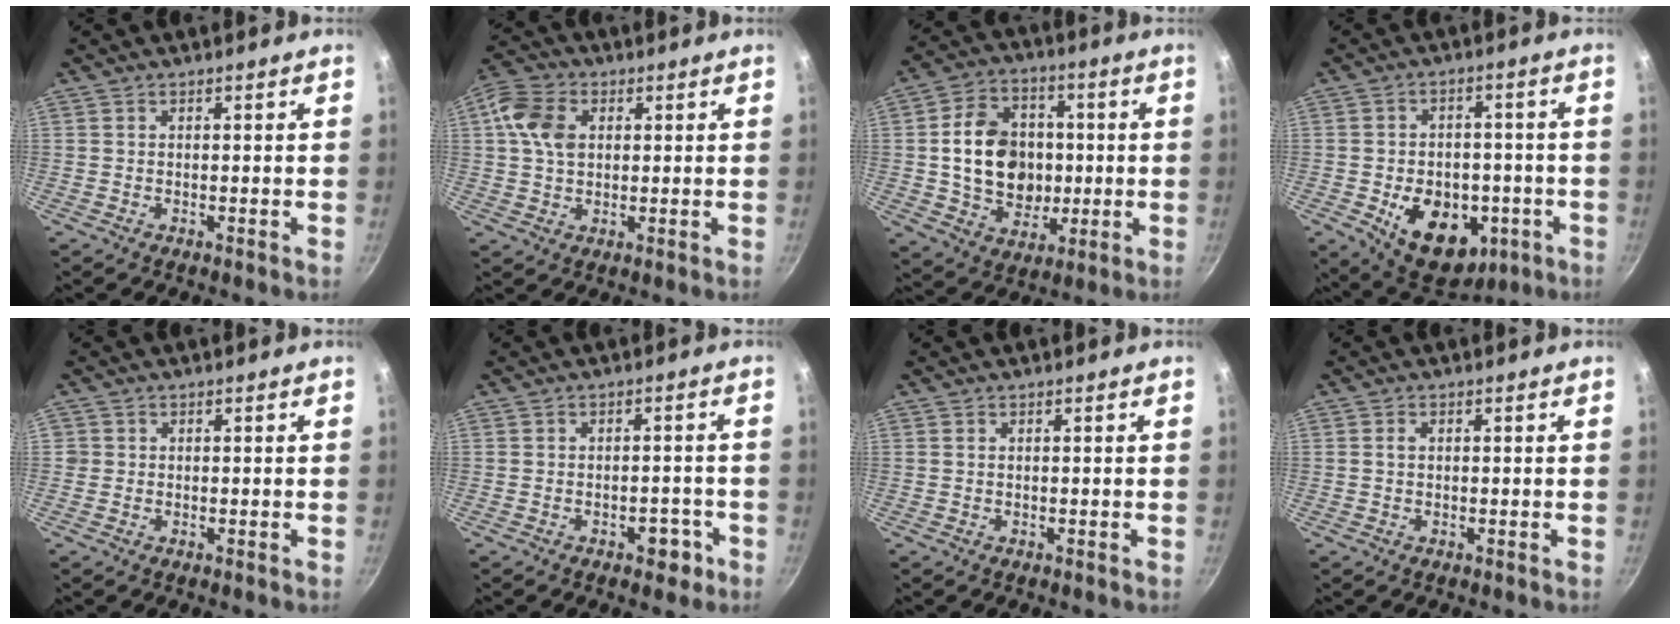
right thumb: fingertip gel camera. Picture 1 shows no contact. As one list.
[{"total": 8.8, "force": [1.8, 6.3, 5.8], "torque": [-0.097, 0.009, 0.023]}, {"total": 16.1, "force": [0.3, 12.9, 9.6], "torque": [-0.125, 0.019, 0.009]}, {"total": 16.4, "force": [-4.8, 11.6, 10.6], "torque": [-0.121, 0.014, -0.050]}, {"total": 1.0, "force": [0.0, 1.0, 0.2], "torque": [0.004, 0.004, -0.003]}, {"total": 3.9, "force": [-2.1, 2.4, 2.3], "torque": [-0.008, 0.021, -0.018]}, {"total": 0.0}, {"total": 1.1, "force": [0.2, 0.7, 0.7], "torque": [-0.014, 0.004, 0.002]}]